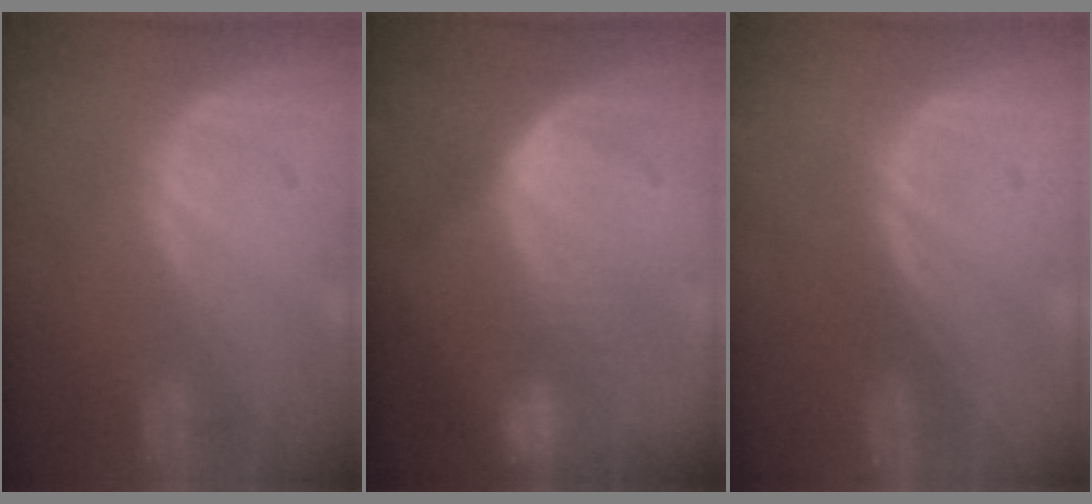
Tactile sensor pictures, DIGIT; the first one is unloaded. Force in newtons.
{"total": 8.3, "press": 7.3, "slide": 4.0}
{"total": 0.0}